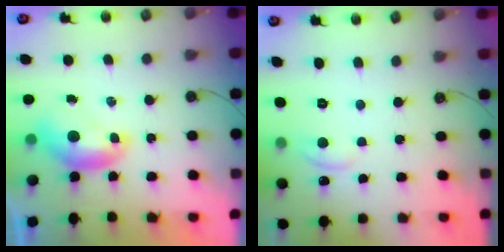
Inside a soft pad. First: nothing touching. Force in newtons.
{"total": 1.5, "press": 1.4, "slide": 0.5}